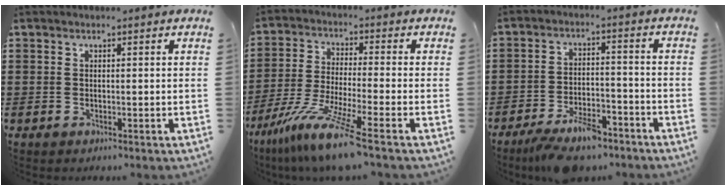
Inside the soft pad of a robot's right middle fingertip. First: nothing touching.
{"total": 9.8, "force": [-7.4, -0.3, 6.4], "torque": [-0.140, -0.017, -0.148]}
{"total": 7.6, "force": [-6.2, 2.2, 3.9], "torque": [-0.072, 0.007, -0.116]}